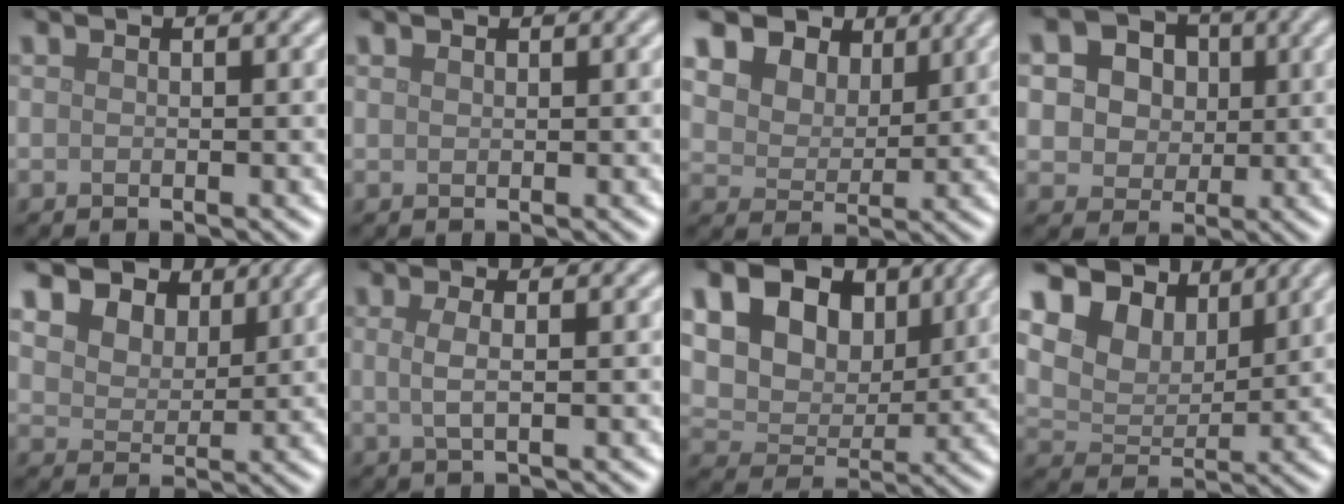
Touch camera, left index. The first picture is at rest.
{"total": 0.5, "force": [0.5, 0.2, 0.1], "torque": [0.000, 0.001, 0.011]}
{"total": 11.7, "force": [6.8, 8.1, 5.0], "torque": [-0.115, 0.022, 0.123]}
{"total": 8.4, "force": [3.1, 6.6, 4.1], "torque": [-0.077, 0.028, 0.034]}
{"total": 8.6, "force": [5.4, 5.6, 3.6], "torque": [-0.087, 0.012, 0.091]}
{"total": 2.0, "force": [0.2, 0.7, 1.9], "torque": [-0.036, 0.002, 0.001]}
{"total": 16.3, "force": [7.7, 11.2, 8.9], "torque": [-0.184, 0.042, 0.141]}
{"total": 9.6, "force": [6.4, 5.6, 4.5], "torque": [-0.110, 0.006, 0.102]}